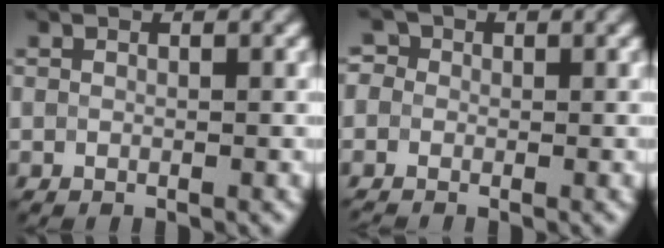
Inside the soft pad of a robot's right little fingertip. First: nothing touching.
{"total": 3.2, "force": [0.0, 2.9, 1.3], "torque": [-0.022, 0.022, -0.032]}